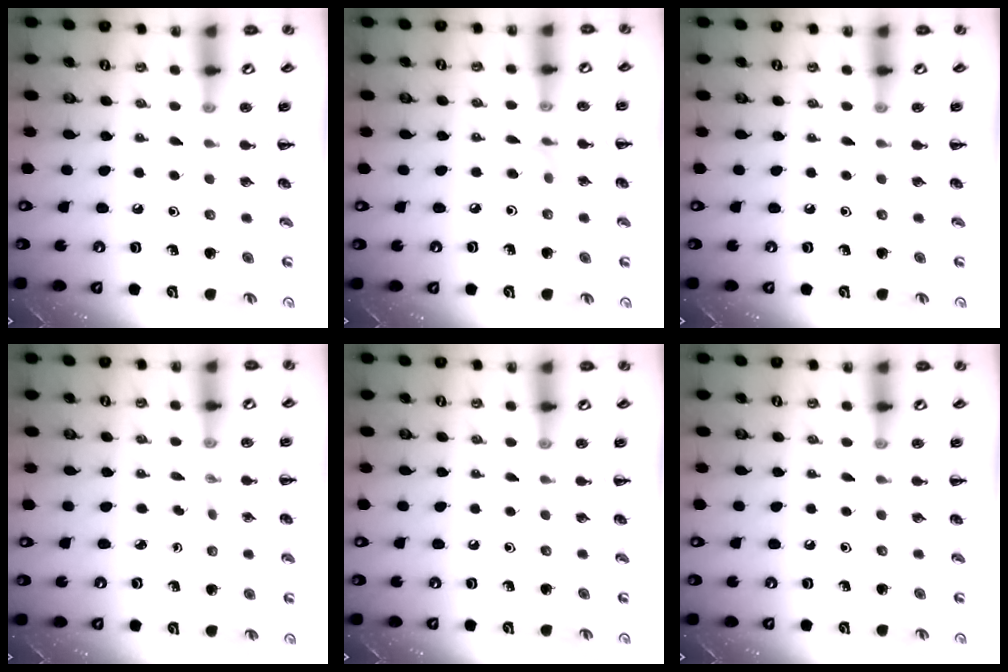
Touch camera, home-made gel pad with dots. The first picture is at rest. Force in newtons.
{"total": 5.2, "press": 5.1, "slide": 1.1}
{"total": 0.0}
{"total": 1.3, "press": 1.2, "slide": 0.6}
{"total": 0.0}
{"total": 0.0}